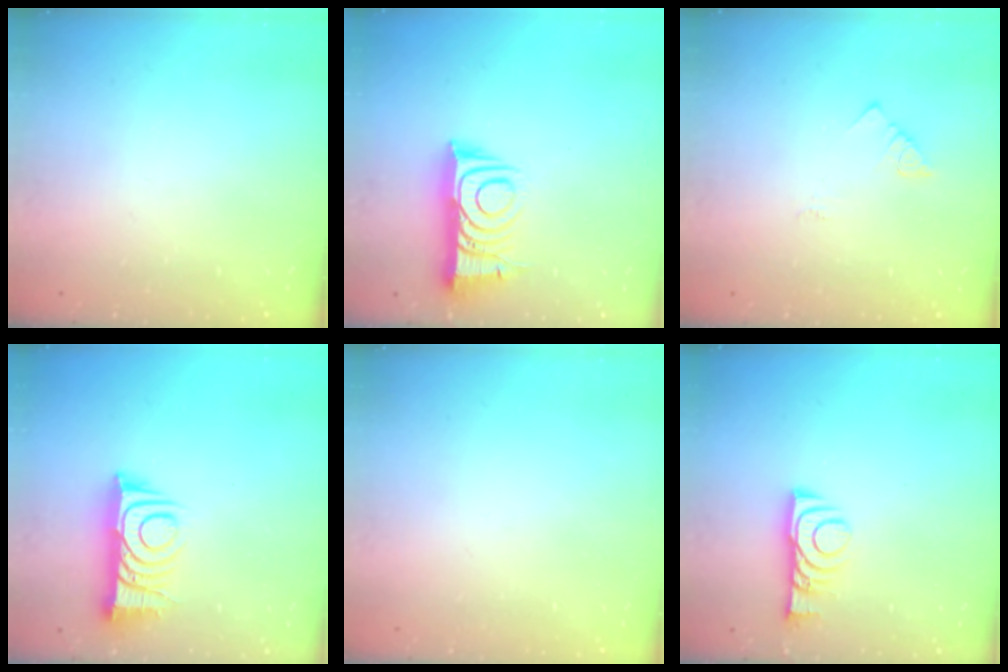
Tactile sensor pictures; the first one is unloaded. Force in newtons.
{"total": 10.3, "press": 10.3, "slide": 1.1}
{"total": 2.1, "press": 2.1, "slide": 0.4}
{"total": 11.7, "press": 11.6, "slide": 0.9}
{"total": 1.6, "press": 1.6, "slide": 0.1}
{"total": 7.7, "press": 7.6, "slide": 0.9}